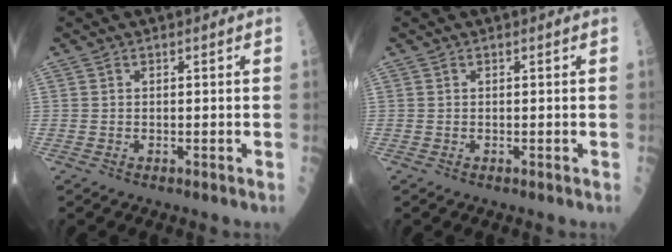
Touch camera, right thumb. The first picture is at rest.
{"total": 0.0}